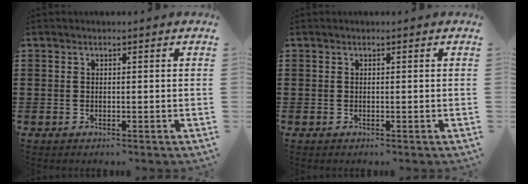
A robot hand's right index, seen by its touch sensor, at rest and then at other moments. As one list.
[{"total": 0.0}]